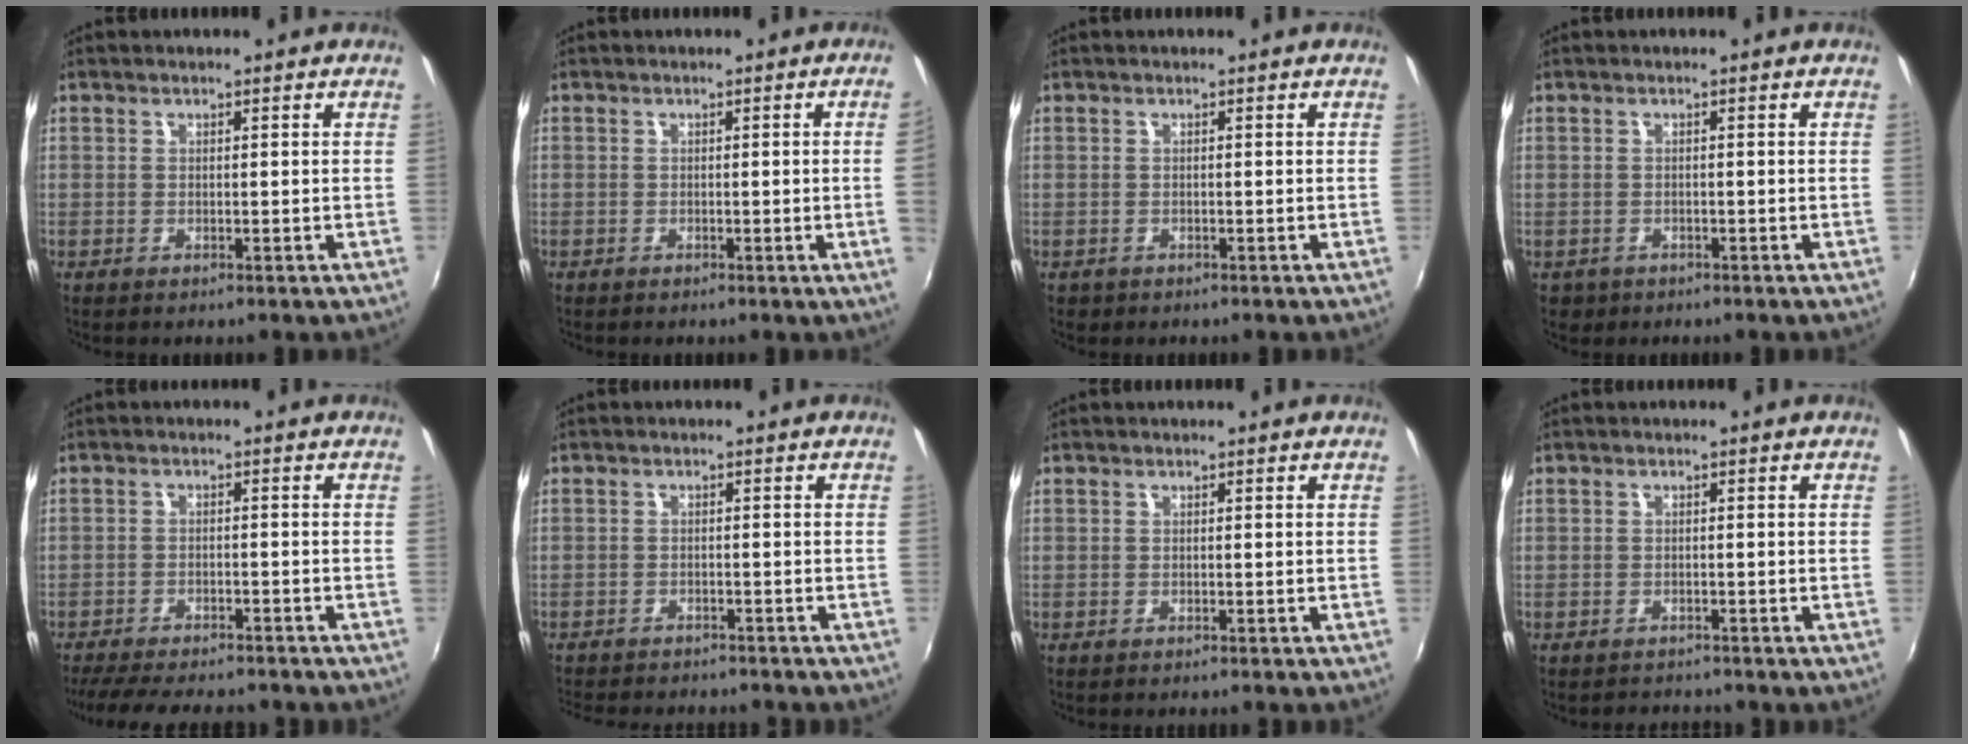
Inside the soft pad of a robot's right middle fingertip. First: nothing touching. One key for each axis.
{"total": 2.3, "fx": -0.1, "fy": -1.4, "fz": 1.8, "tx": -0.026, "ty": -0.013, "tz": 0.004}
{"total": 1.0, "fx": -0.5, "fy": 0.8, "fz": 0.2, "tx": -0.007, "ty": -0.003, "tz": -0.006}
{"total": 2.3, "fx": -1.0, "fy": 2.0, "fz": 0.7, "tx": -0.020, "ty": -0.004, "tz": -0.013}
{"total": 13.4, "fx": -11.7, "fy": 3.1, "fz": 5.8, "tx": -0.126, "ty": -0.018, "tz": -0.173}
{"total": 10.2, "fx": -9.2, "fy": 2.4, "fz": 3.6, "tx": -0.088, "ty": -0.016, "tz": -0.134}
{"total": 0.7, "fx": -0.7, "fy": 0.1, "fz": 0.2, "tx": -0.004, "ty": -0.006, "tz": -0.012}
{"total": 2.5, "fx": -2.4, "fy": 0.7, "fz": 0.0, "tx": -0.008, "ty": 0.002, "tz": -0.039}